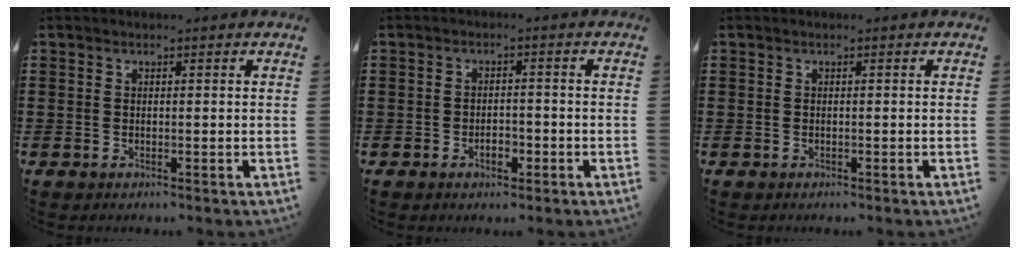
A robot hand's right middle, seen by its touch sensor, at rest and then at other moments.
{"total": 2.8, "force": [-1.3, 1.4, 2.0], "torque": [-0.029, 0.001, -0.028]}
{"total": 0.0}